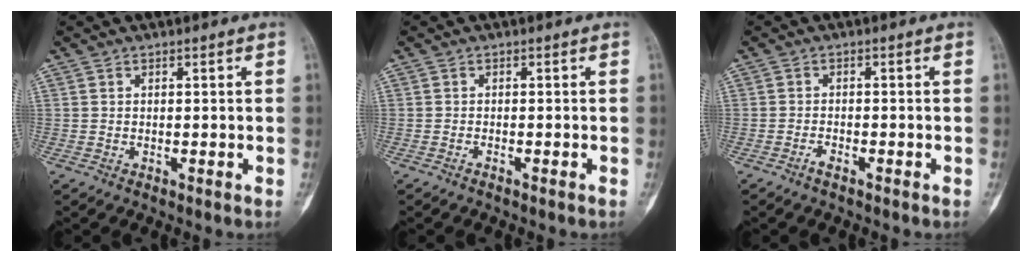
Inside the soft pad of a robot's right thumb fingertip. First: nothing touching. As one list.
[{"total": 0.7, "force": [-0.6, 0.1, 0.5], "torque": [-0.014, 0.002, -0.007]}, {"total": 1.5, "force": [-1.2, 0.3, 0.9], "torque": [-0.024, 0.004, -0.024]}]